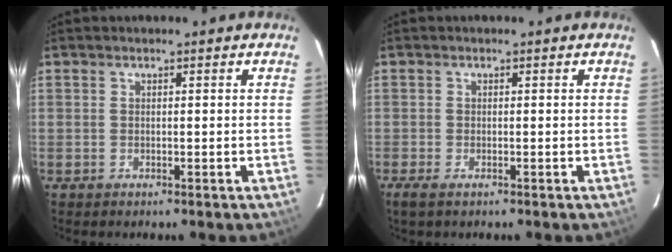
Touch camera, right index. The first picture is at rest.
{"total": 2.2, "force": [-1.5, 0.7, 1.5], "torque": [-0.031, -0.009, -0.027]}